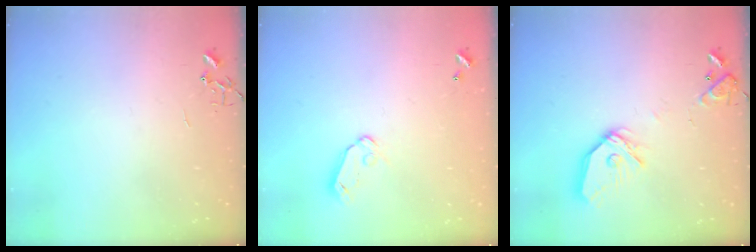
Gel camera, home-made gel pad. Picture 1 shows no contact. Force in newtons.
{"total": 6.2, "press": 6.2, "slide": 0.6}
{"total": 14.7, "press": 14.6, "slide": 1.9}